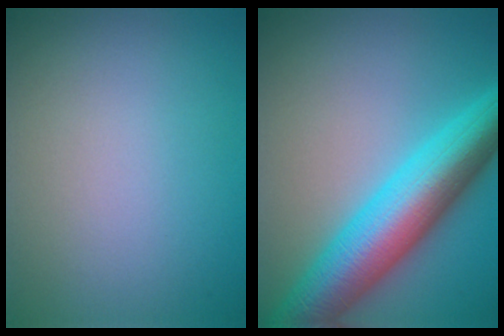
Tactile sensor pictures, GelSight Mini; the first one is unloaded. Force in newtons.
{"total": 9.7, "press": 9.7, "slide": 0.1}